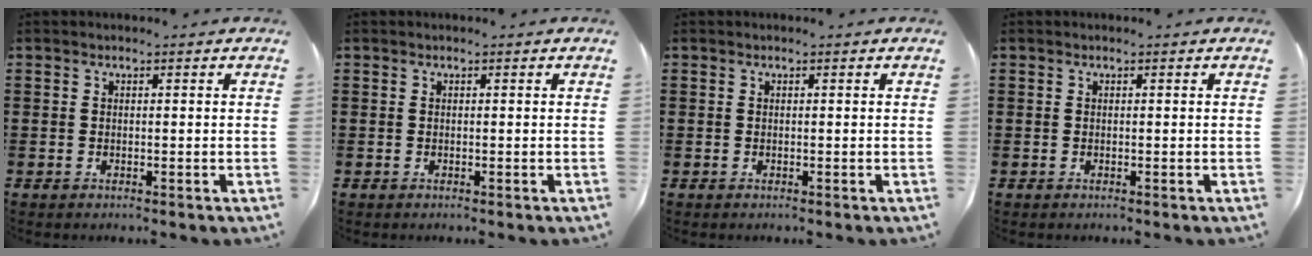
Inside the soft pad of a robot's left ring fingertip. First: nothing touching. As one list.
[{"total": 0.0}, {"total": 0.0}, {"total": 0.0}]